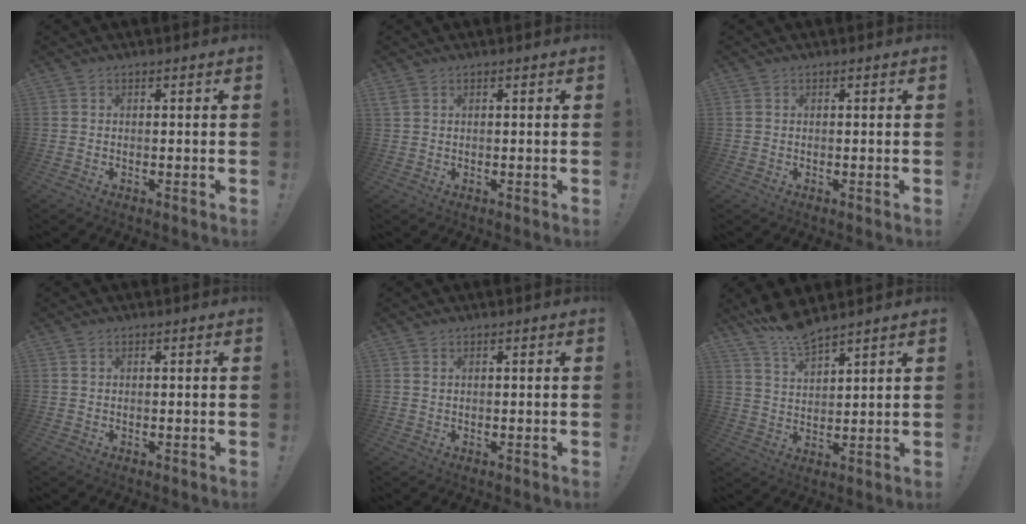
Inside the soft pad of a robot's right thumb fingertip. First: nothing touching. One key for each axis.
{"total": 1.1, "fx": 0.6, "fy": 0.6, "fz": 0.8, "tx": -0.018, "ty": 0.002, "tz": 0.013}
{"total": 0.0}
{"total": 0.5, "fx": 0.3, "fy": 0.4, "fz": 0.1, "tx": 0.003, "ty": -0.002, "tz": 0.005}
{"total": 0.6, "fx": 0.5, "fy": 0.2, "fz": 0.4, "tx": -0.009, "ty": 0.000, "tz": 0.009}
{"total": 8.0, "fx": 7.4, "fy": 1.2, "fz": 2.9, "tx": -0.064, "ty": -0.048, "tz": 0.136}